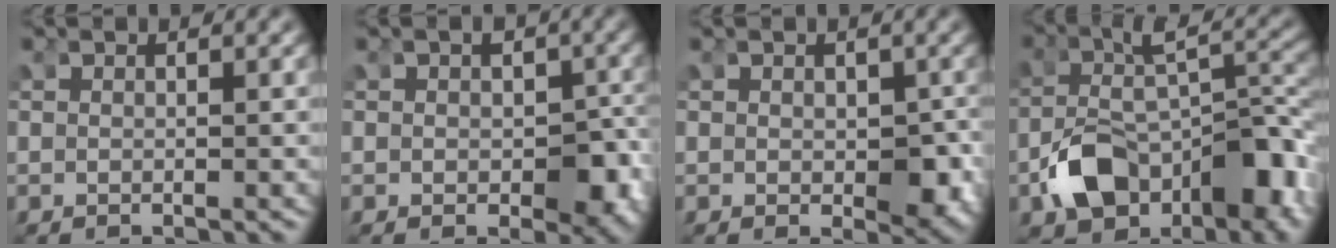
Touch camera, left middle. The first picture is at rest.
{"total": 4.5, "force": [-1.1, 3.3, 2.9], "torque": [-0.038, -0.016, -0.008]}
{"total": 3.1, "force": [-0.7, 2.1, 2.2], "torque": [-0.026, -0.016, -0.003]}
{"total": 9.0, "force": [-3.7, 5.1, 6.5], "torque": [-0.116, -0.014, -0.055]}